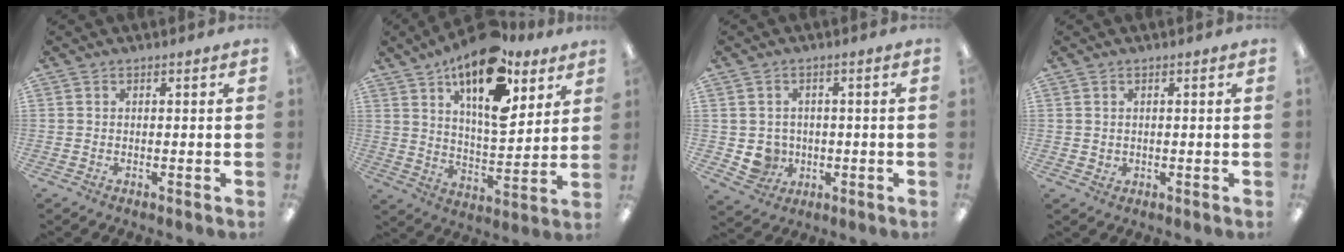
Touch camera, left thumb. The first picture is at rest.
{"total": 19.7, "force": [12.2, 8.3, 13.0], "torque": [-0.201, -0.064, 0.203]}
{"total": 5.1, "force": [0.0, 5.0, 1.1], "torque": [-0.030, 0.008, 0.006]}
{"total": 1.3, "force": [0.7, 1.1, 0.2], "torque": [-0.005, 0.003, 0.012]}